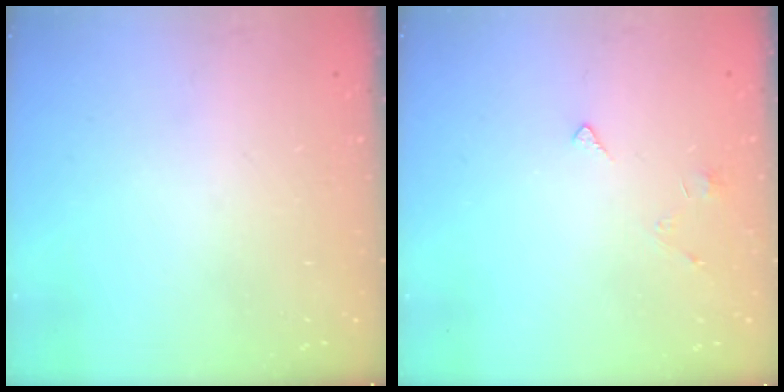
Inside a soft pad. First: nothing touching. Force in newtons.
{"total": 2.0, "press": 1.9, "slide": 0.4}